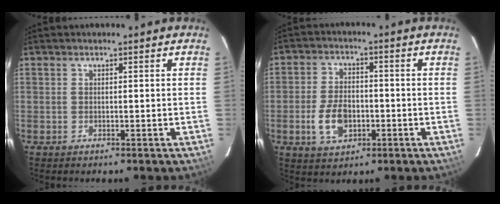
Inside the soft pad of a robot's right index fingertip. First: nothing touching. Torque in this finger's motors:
{"motor_torque": [1.37, -0.33, 0.63, 0.08]}